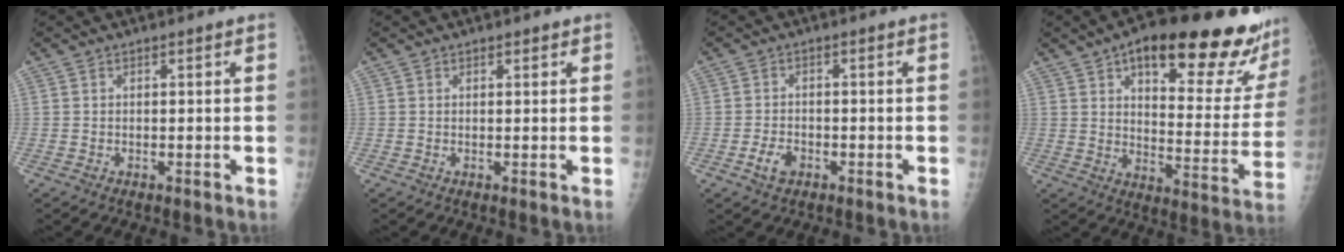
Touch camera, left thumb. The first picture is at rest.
{"total": 0.8, "force": [0.5, 0.4, 0.4], "torque": [-0.001, -0.002, 0.005]}
{"total": 3.4, "force": [-1.7, 2.2, 2.0], "torque": [-0.034, 0.011, -0.028]}
{"total": 26.6, "force": [17.7, 8.6, 17.9], "torque": [-0.199, -0.060, 0.235]}